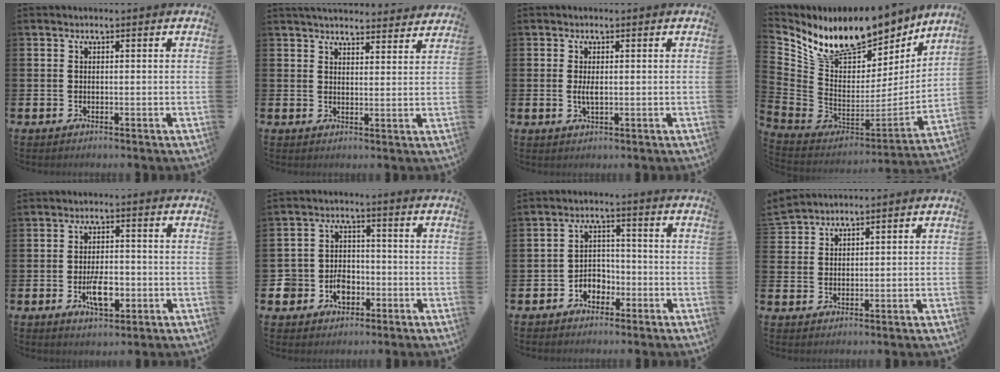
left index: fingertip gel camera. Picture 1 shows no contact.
{"total": 4.5, "force": [4.4, 0.5, 0.4], "torque": [-0.010, -0.027, 0.079]}
{"total": 1.9, "force": [0.1, 0.7, 1.7], "torque": [-0.032, 0.001, 0.000]}
{"total": 11.2, "force": [9.9, 4.6, 2.8], "torque": [-0.103, -0.072, 0.179]}
{"total": 5.1, "force": [-1.4, 2.4, 4.2], "torque": [-0.069, 0.001, -0.028]}
{"total": 4.8, "force": [-2.0, 4.0, 1.8], "torque": [-0.039, 0.004, -0.040]}
{"total": 3.1, "force": [-2.0, 2.3, 0.7], "torque": [-0.028, 0.005, -0.046]}
{"total": 2.9, "force": [2.8, 0.1, -0.6], "torque": [0.005, -0.013, 0.055]}